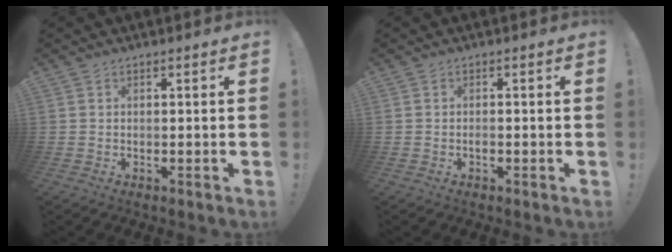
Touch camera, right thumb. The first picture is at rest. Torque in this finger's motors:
{"motor_torque": [-0.11, -0.04, -0.07, 0.04, 0.00]}